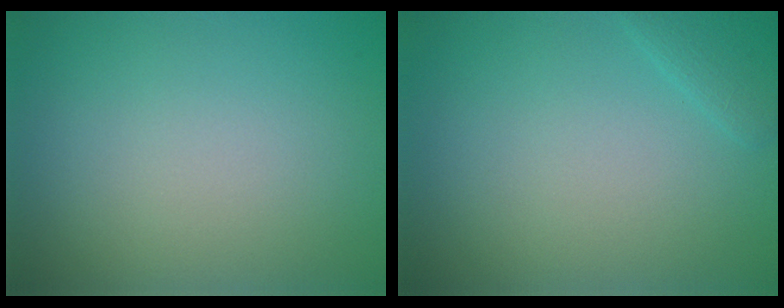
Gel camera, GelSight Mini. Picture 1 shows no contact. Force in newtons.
{"total": 1.2, "press": 1.2, "slide": 0.0}